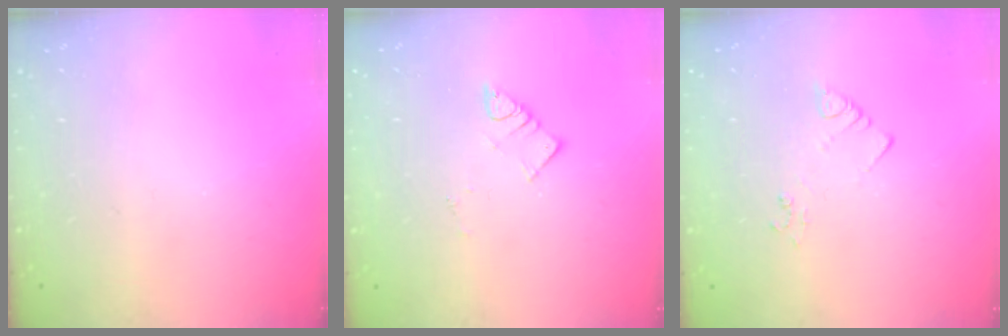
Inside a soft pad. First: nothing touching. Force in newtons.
{"total": 4.3, "press": 4.2, "slide": 0.4}
{"total": 2.6, "press": 2.6, "slide": 0.3}